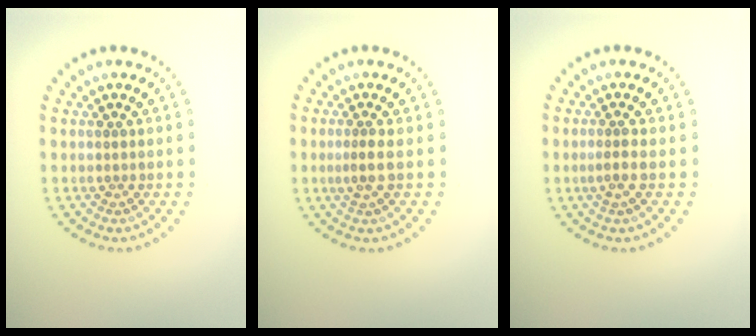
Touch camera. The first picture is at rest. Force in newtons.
{"total": 1.4, "press": 1.0, "slide": 1.0}
{"total": 0.9, "press": 0.6, "slide": 0.6}